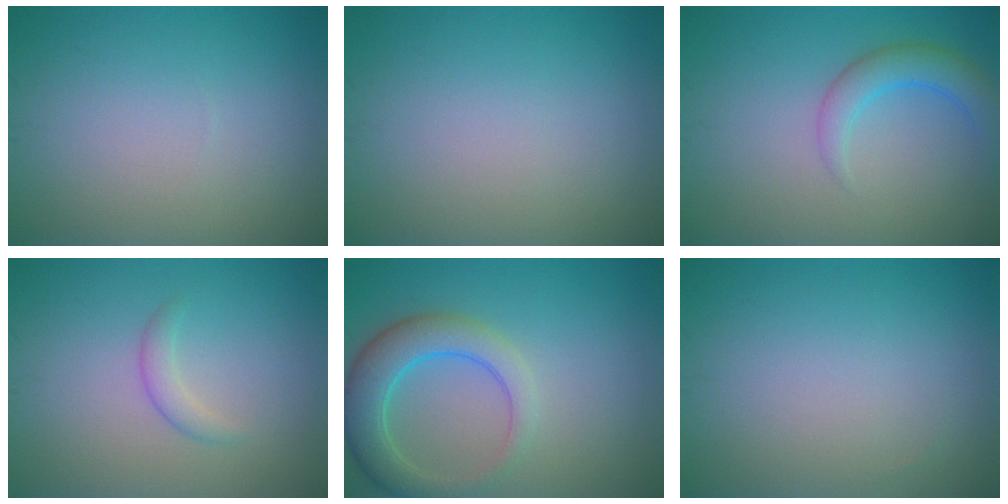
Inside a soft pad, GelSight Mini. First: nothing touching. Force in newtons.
{"total": 0.0}
{"total": 3.3, "press": 3.3, "slide": 0.3}
{"total": 1.4, "press": 1.4, "slide": 0.0}
{"total": 5.1, "press": 5.1, "slide": 0.5}
{"total": 0.0}